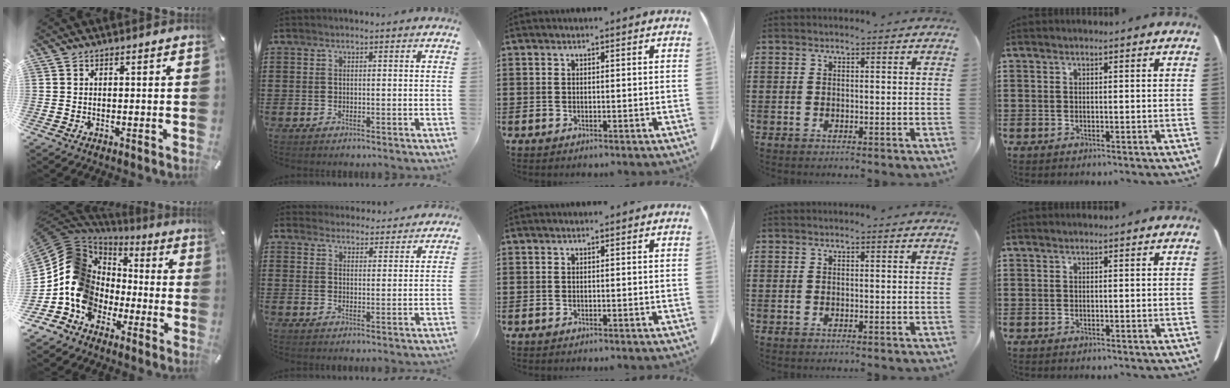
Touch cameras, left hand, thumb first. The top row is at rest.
{"thumb": {"total": 14.6, "force": [-3.3, 13.2, 5.4], "torque": [-0.146, 0.000, -0.058]}, "index": {"total": 4.1, "force": [4.1, 0.4, 0.0], "torque": [-0.014, -0.018, 0.075]}}